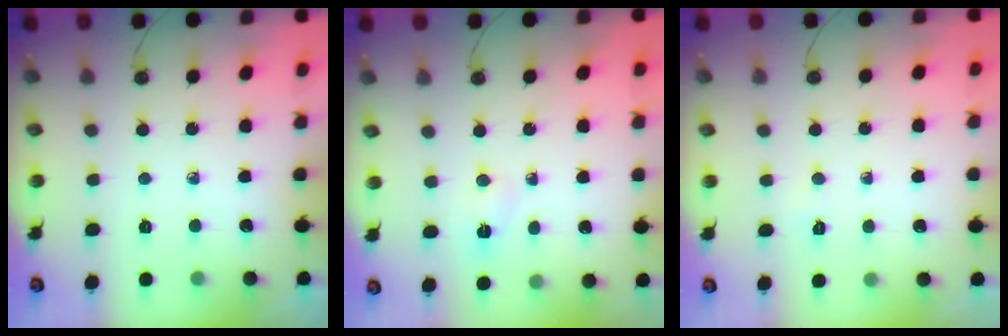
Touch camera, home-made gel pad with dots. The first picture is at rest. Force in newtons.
{"total": 2.5, "press": 2.4, "slide": 0.4}
{"total": 2.1, "press": 1.6, "slide": 1.4}